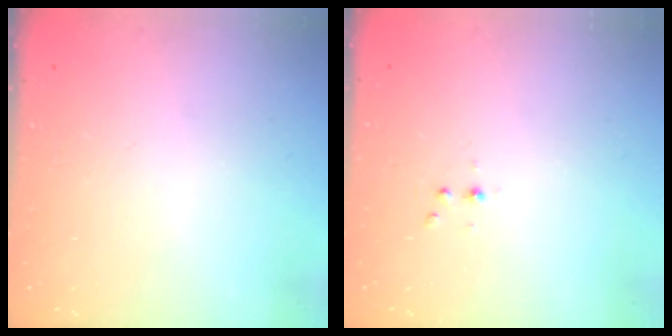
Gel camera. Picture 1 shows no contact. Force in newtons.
{"total": 3.0, "press": 2.6, "slide": 1.5}